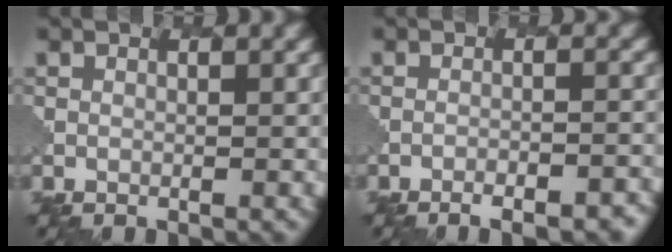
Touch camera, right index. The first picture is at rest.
{"total": 5.7, "force": [-4.6, 1.9, 2.7], "torque": [-0.018, 0.010, -0.049]}